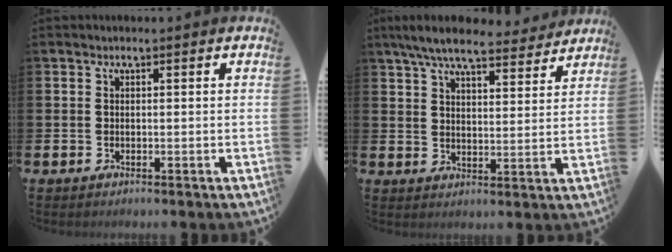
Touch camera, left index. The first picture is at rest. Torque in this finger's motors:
{"motor_torque": [1.11, -1.02, 0.77, 0.21]}